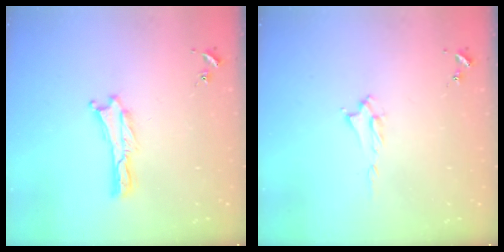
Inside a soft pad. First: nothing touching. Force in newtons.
{"total": 2.0, "press": 2.0, "slide": 0.3}